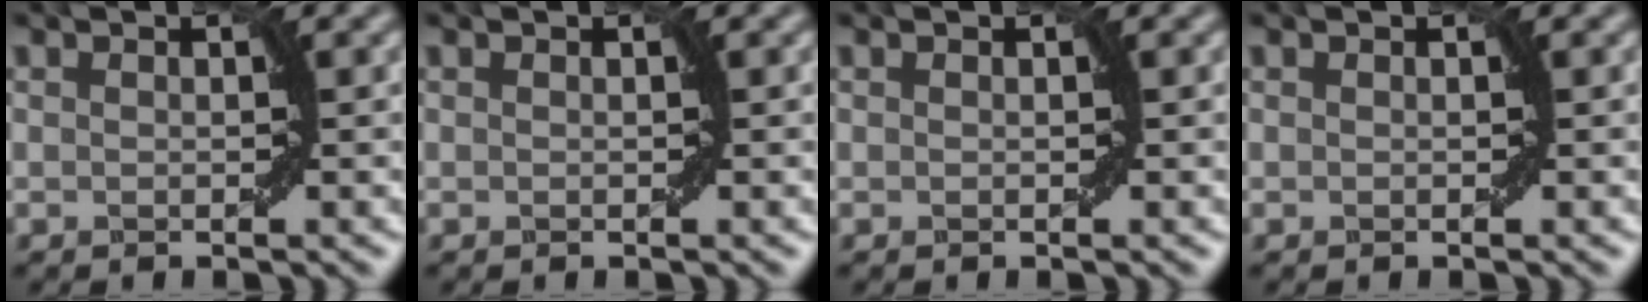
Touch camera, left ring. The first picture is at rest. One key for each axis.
{"total": 0.0}
{"total": 0.0}
{"total": 0.0}